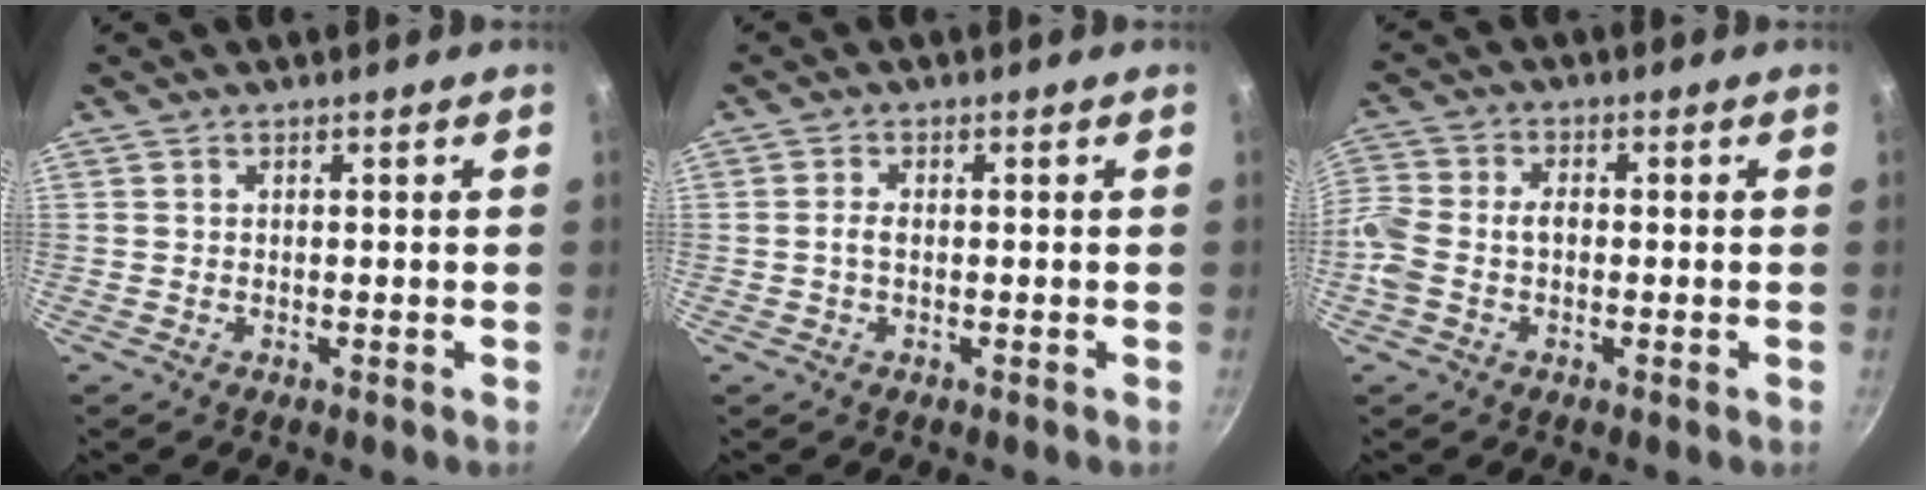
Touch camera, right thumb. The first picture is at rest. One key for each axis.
{"total": 1.7, "fx": -0.2, "fy": 0.9, "fz": 1.4, "tx": -0.027, "ty": 0.007, "tz": -0.005}
{"total": 8.3, "fx": -1.6, "fy": 5.9, "fz": 5.7, "tx": -0.121, "ty": 0.024, "tz": -0.048}